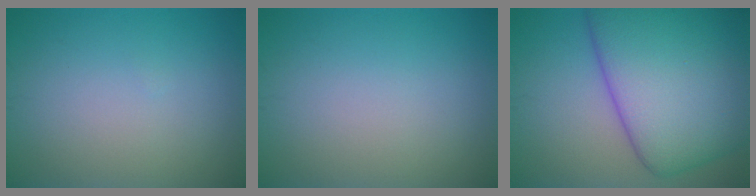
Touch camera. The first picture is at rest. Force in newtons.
{"total": 0.0}
{"total": 13.6, "press": 13.6, "slide": 0.4}